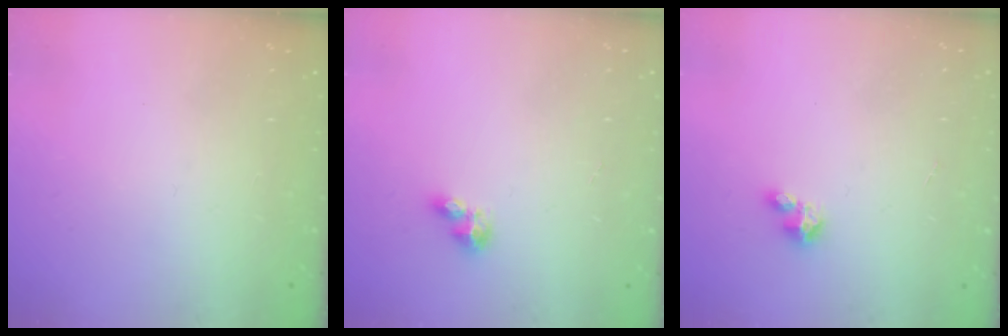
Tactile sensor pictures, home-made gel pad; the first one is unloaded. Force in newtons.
{"total": 5.3, "press": 5.3, "slide": 0.6}
{"total": 2.0, "press": 2.0, "slide": 0.2}